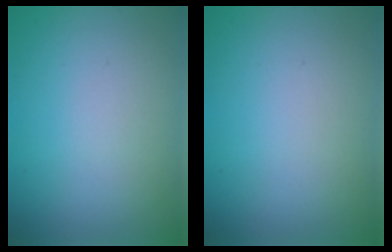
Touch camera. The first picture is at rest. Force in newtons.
{"total": 0.0}